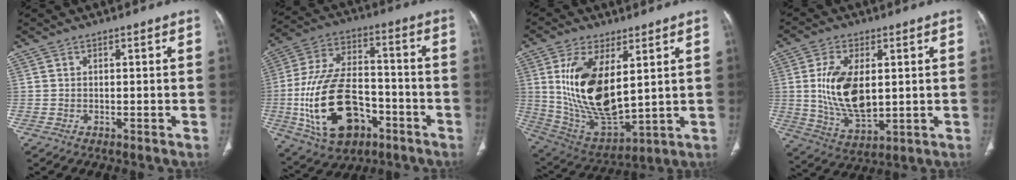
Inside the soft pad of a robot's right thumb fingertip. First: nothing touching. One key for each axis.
{"total": 21.9, "fx": -7.2, "fy": 13.2, "fz": 15.9, "tx": -0.291, "ty": 0.039, "tz": -0.108}
{"total": 18.4, "fx": 4.3, "fy": 8.7, "fz": 15.6, "tx": -0.290, "ty": -0.027, "tz": 0.103}
{"total": 13.3, "fx": 1.5, "fy": 7.0, "fz": 11.2, "tx": -0.208, "ty": -0.018, "tz": 0.038}